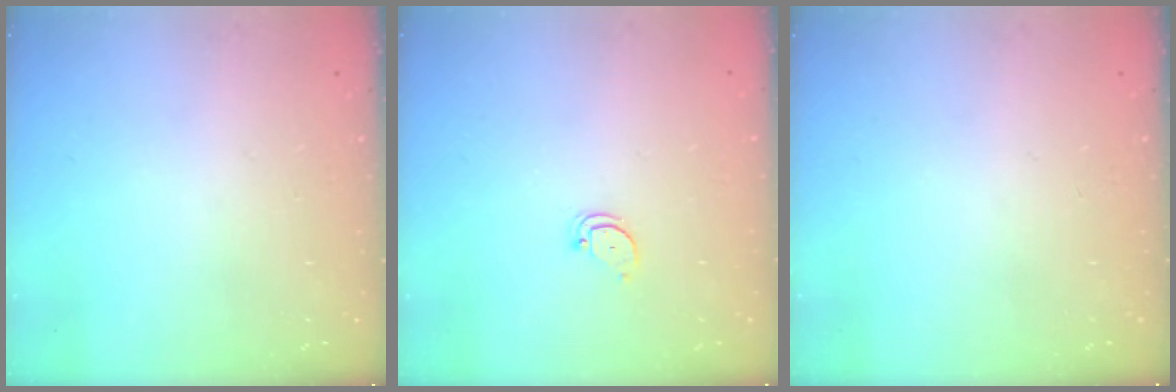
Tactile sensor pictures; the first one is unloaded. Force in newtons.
{"total": 2.6, "press": 2.6, "slide": 0.0}
{"total": 0.0}